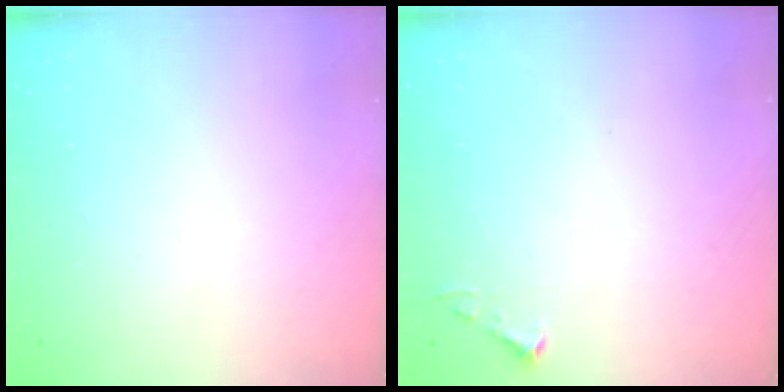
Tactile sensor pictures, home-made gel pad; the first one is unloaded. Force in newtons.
{"total": 3.5, "press": 3.5, "slide": 0.4}